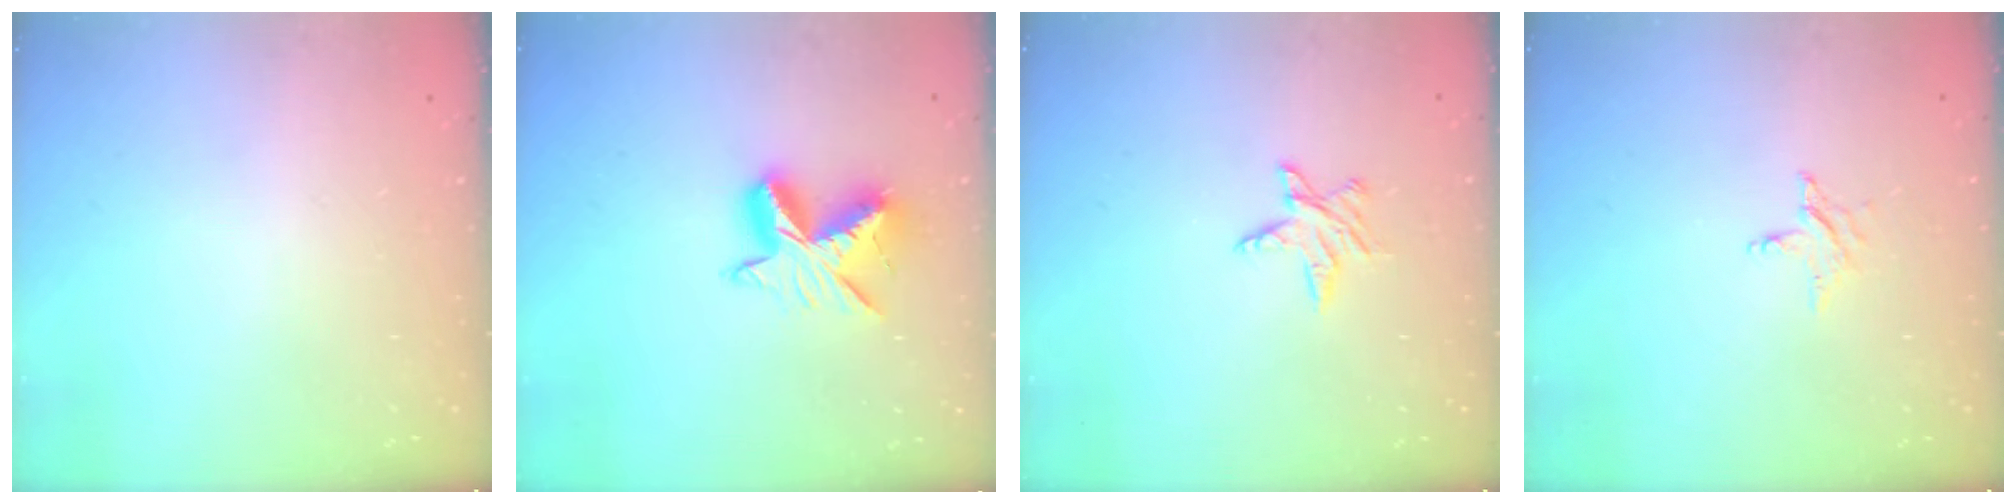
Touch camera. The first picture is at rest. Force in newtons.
{"total": 10.6, "press": 10.6, "slide": 0.7}
{"total": 5.2, "press": 5.2, "slide": 0.6}
{"total": 3.0, "press": 3.0, "slide": 0.3}